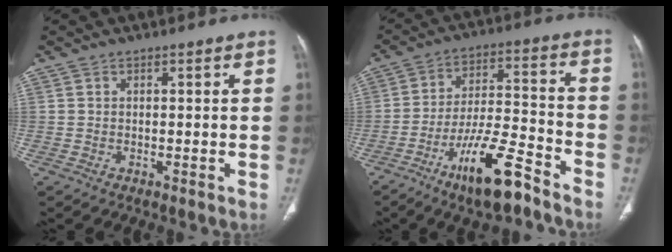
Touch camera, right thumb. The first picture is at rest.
{"total": 14.5, "force": [-9.6, 3.7, 10.2], "torque": [-0.181, 0.067, -0.167]}